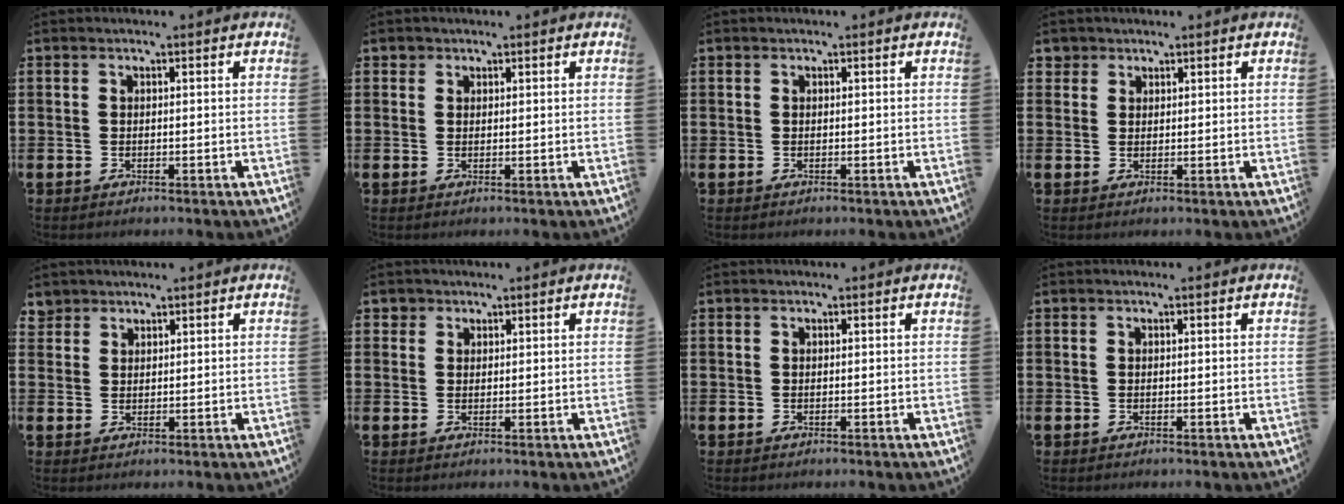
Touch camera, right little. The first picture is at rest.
{"total": 0.7, "force": [0.5, 0.5, -0.1], "torque": [0.014, -0.001, 0.007]}
{"total": 0.0}
{"total": 1.6, "force": [1.3, 0.9, -0.1], "torque": [0.011, 0.001, 0.022]}
{"total": 2.1, "force": [2.0, 0.8, -0.2], "torque": [0.012, -0.008, 0.036]}
{"total": 1.4, "force": [1.0, 0.9, -0.1], "torque": [0.012, 0.001, 0.017]}
{"total": 0.0}
{"total": 0.0}